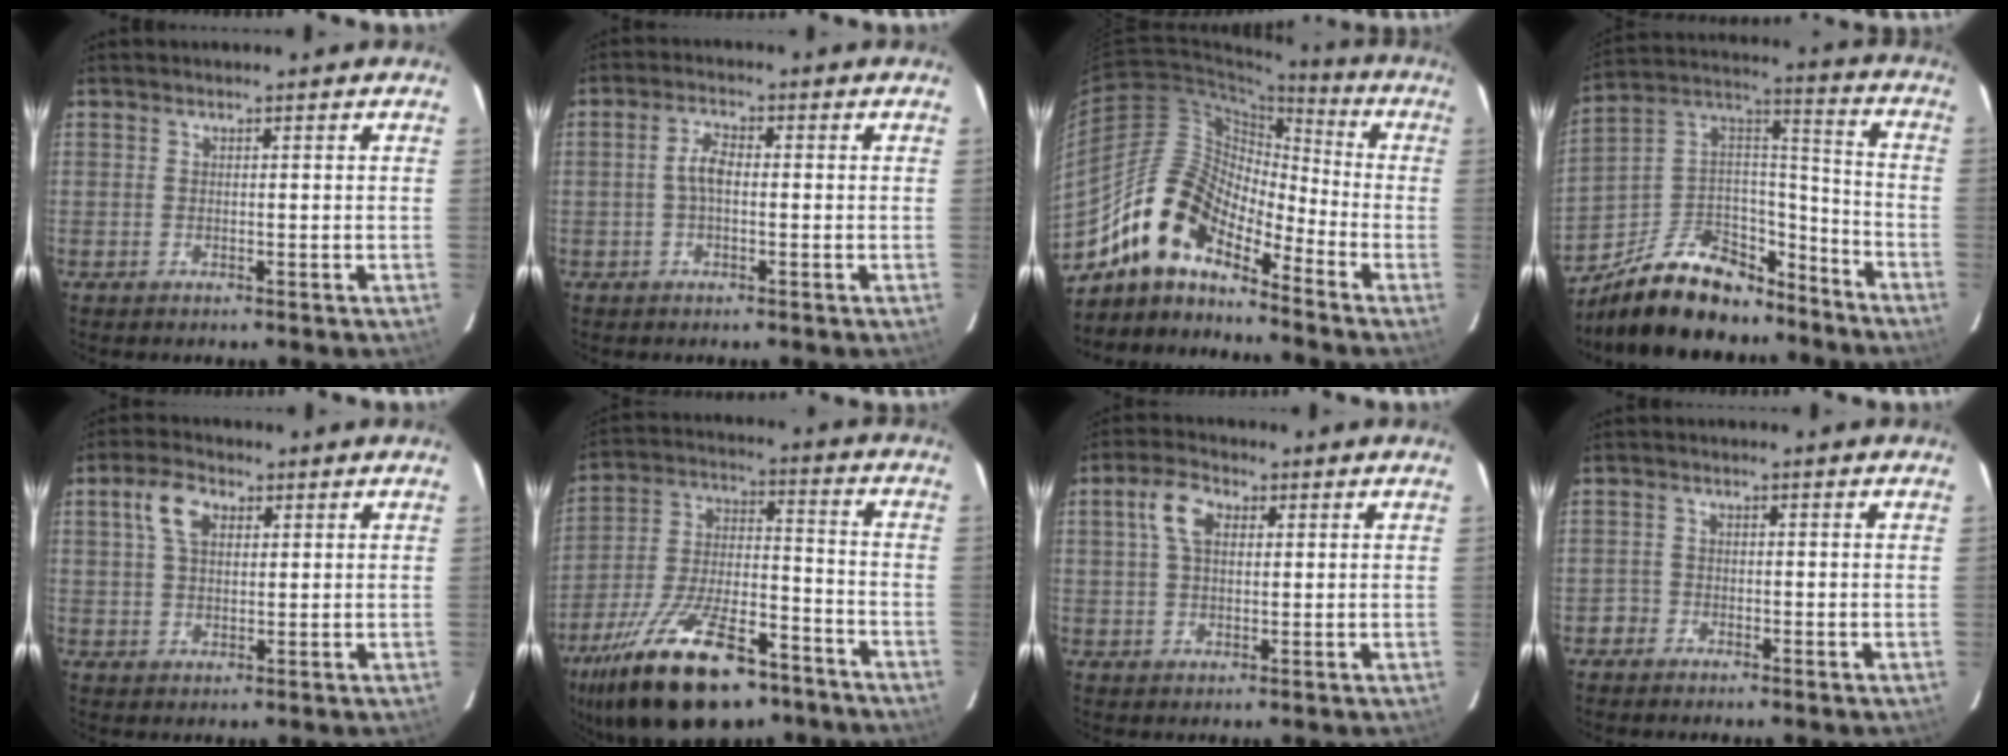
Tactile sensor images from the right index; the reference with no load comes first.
{"total": 3.2, "force": [-0.4, 1.4, 2.9], "torque": [-0.062, 0.010, -0.007]}
{"total": 15.8, "force": [-11.5, 5.7, 9.1], "torque": [-0.152, 0.005, -0.233]}
{"total": 21.4, "force": [-15.6, 10.6, 10.0], "torque": [-0.213, 0.053, -0.240]}
{"total": 5.9, "force": [2.3, 3.5, 4.2], "torque": [-0.082, 0.019, 0.042]}
{"total": 25.1, "force": [-16.5, 10.3, 15.7], "torque": [-0.304, -0.019, -0.262]}
{"total": 5.6, "force": [1.7, 3.4, 4.2], "torque": [-0.082, 0.019, 0.032]}
{"total": 1.7, "force": [-1.2, 1.3, -0.1], "torque": [-0.001, 0.006, -0.023]}